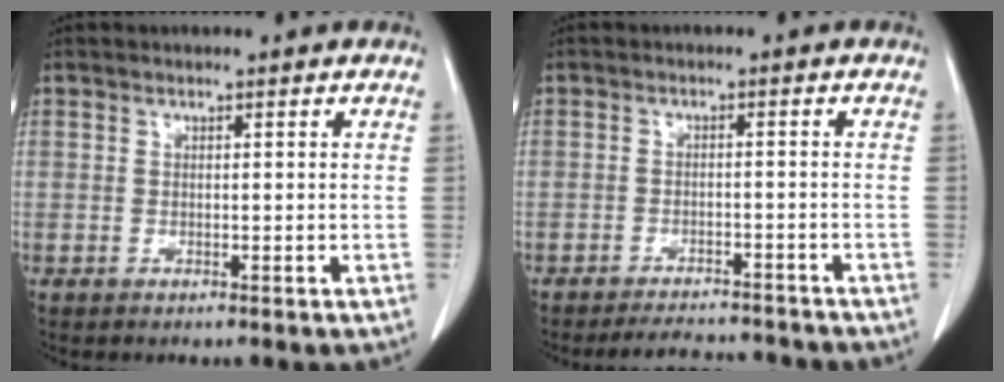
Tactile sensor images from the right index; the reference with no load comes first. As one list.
[{"total": 7.0, "force": [-6.8, 1.6, 0.8], "torque": [-0.006, 0.005, -0.086]}]